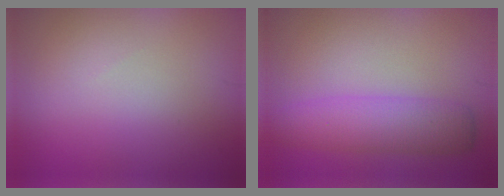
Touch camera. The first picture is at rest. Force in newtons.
{"total": 4.9, "press": 4.8, "slide": 0.1}